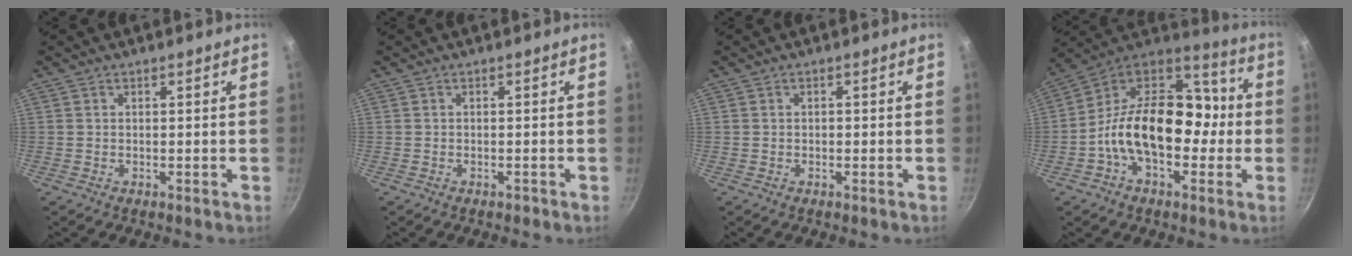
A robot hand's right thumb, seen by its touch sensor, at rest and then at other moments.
{"total": 0.7, "force": [-0.5, 0.4, 0.3], "torque": [-0.003, 0.001, -0.007]}
{"total": 0.5, "force": [-0.1, 0.4, 0.4], "torque": [-0.003, 0.000, -0.002]}
{"total": 19.9, "force": [-2.5, 11.8, 15.9], "torque": [-0.249, 0.044, -0.050]}